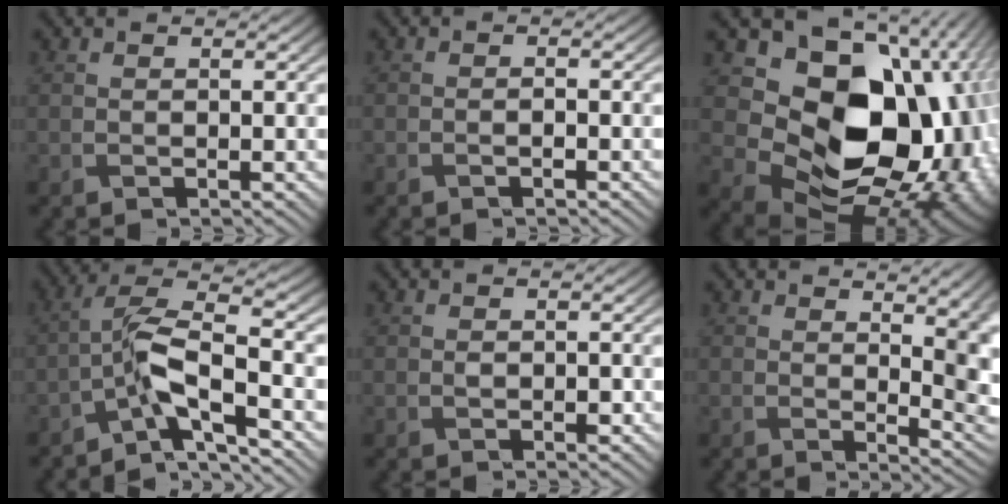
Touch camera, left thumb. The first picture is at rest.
{"total": 1.2, "force": [-1.1, 0.2, 0.4], "torque": [0.001, 0.001, -0.022]}
{"total": 16.5, "force": [0.1, 12.2, 11.1], "torque": [-0.153, -0.033, 0.015]}
{"total": 6.9, "force": [-4.5, 1.5, 5.0], "torque": [-0.084, 0.019, -0.101]}
{"total": 1.0, "force": [-0.4, 0.5, 0.7], "torque": [-0.013, -0.002, -0.007]}
{"total": 5.6, "force": [2.0, 1.8, 4.9], "torque": [-0.062, -0.003, 0.040]}